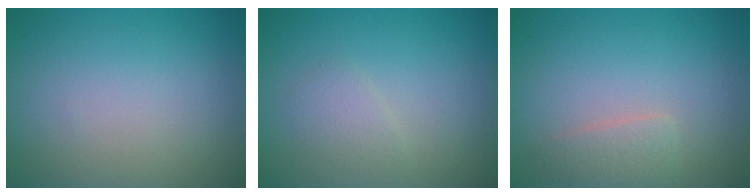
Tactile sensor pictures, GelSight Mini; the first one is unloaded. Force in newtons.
{"total": 1.5, "press": 1.4, "slide": 0.1}
{"total": 1.8, "press": 1.8, "slide": 0.0}